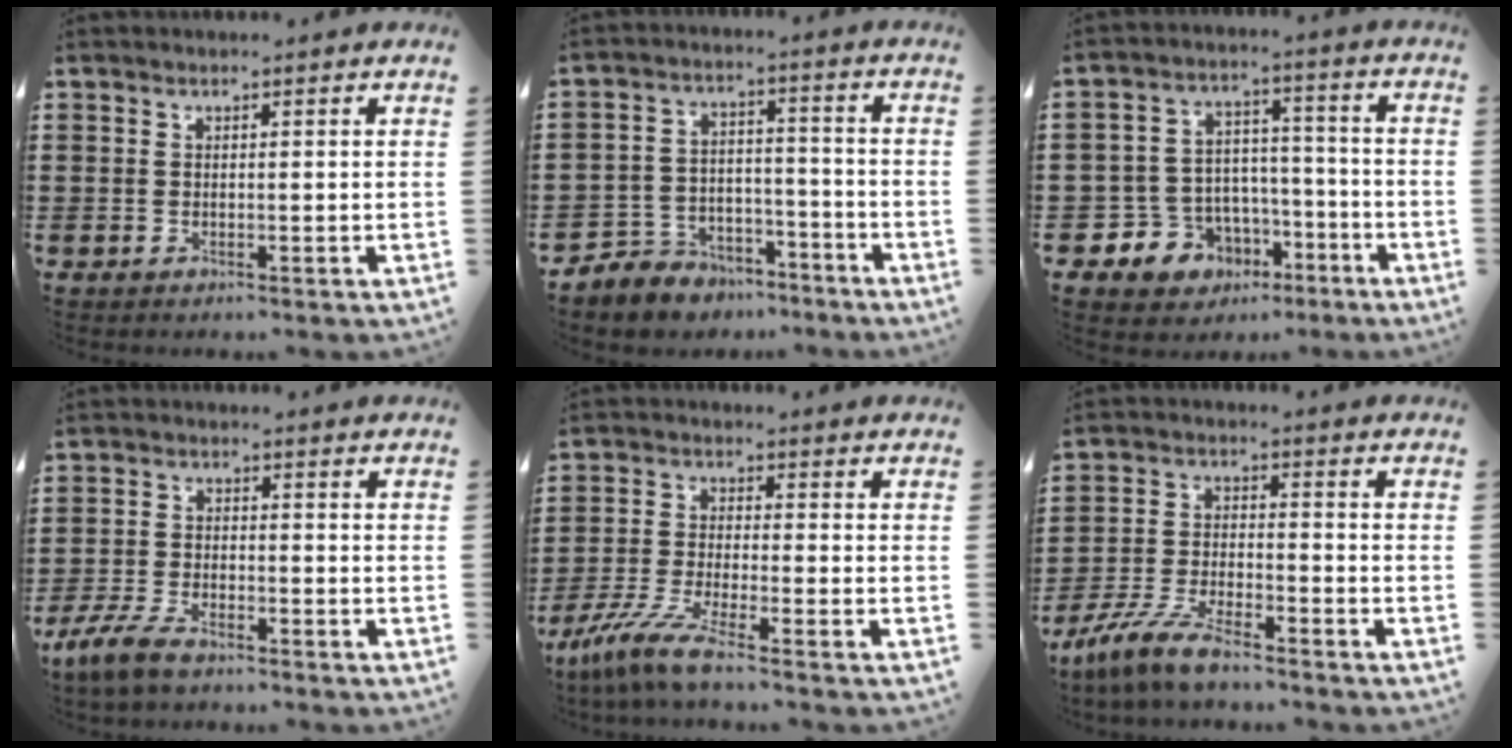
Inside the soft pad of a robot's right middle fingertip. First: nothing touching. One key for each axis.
{"total": 5.3, "fx": -4.8, "fy": 2.4, "fz": -0.3, "tx": -0.008, "ty": 0.016, "tz": -0.099}
{"total": 7.1, "fx": -4.0, "fy": 5.9, "fz": 0.5, "tx": -0.040, "ty": 0.014, "tz": -0.073}
{"total": 5.1, "fx": -4.0, "fy": 1.7, "fz": 2.7, "tx": -0.080, "ty": -0.005, "tz": -0.085}
{"total": 6.6, "fx": -5.3, "fy": 0.1, "fz": 3.9, "tx": -0.097, "ty": -0.019, "tz": -0.107}
{"total": 7.3, "fx": -6.3, "fy": 1.0, "fz": 3.5, "tx": -0.086, "ty": -0.002, "tz": -0.126}